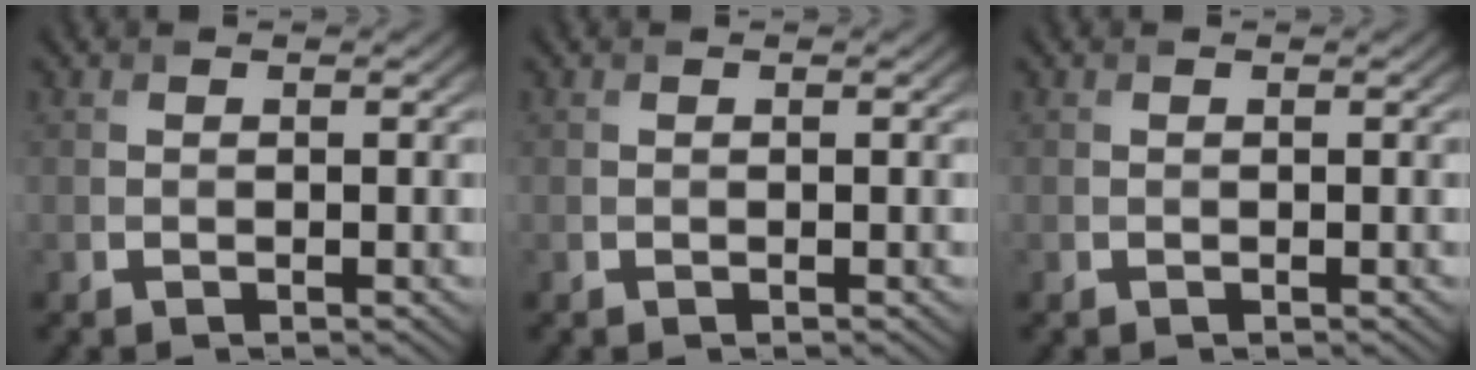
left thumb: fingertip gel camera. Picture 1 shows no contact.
{"total": 0.0}
{"total": 0.0}